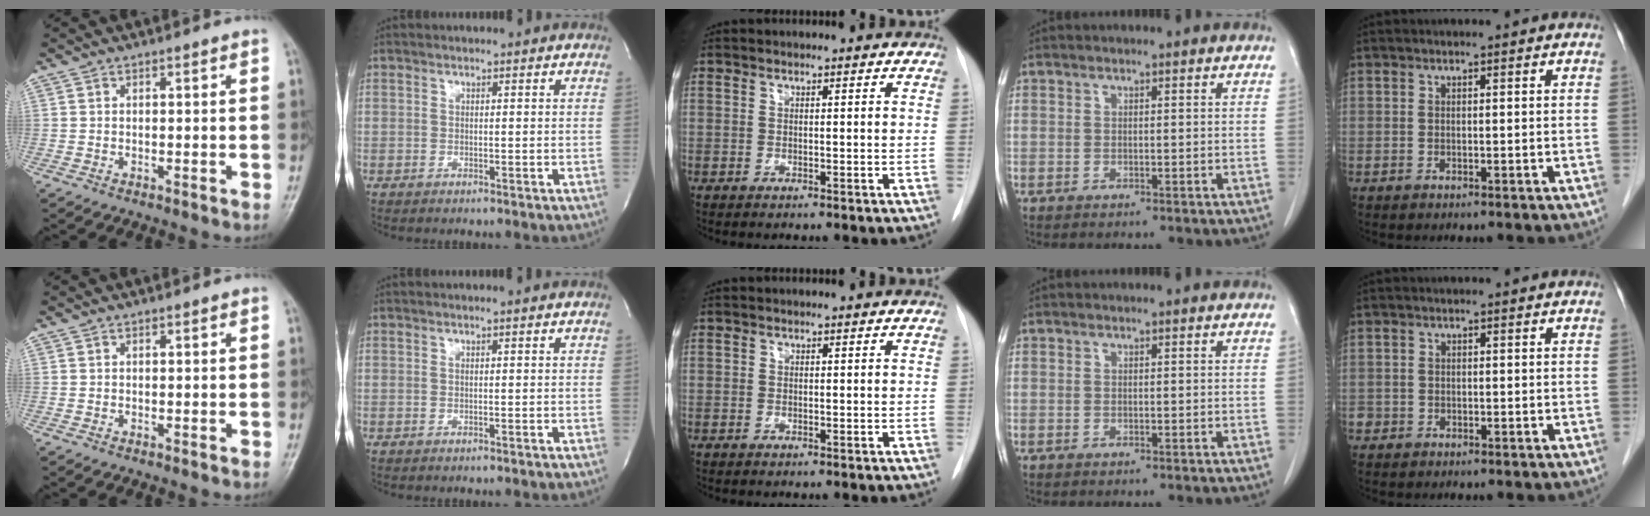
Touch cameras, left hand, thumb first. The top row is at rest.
{"thumb": {"total": 0.6, "force": [0.2, 0.4, 0.4], "torque": [-0.008, 0.003, 0.004]}, "index": {"total": 0.6, "force": [-0.4, -0.1, 0.4], "torque": [-0.003, 0.003, -0.002]}, "little": {"total": 0.9, "force": [-0.5, 0.8, 0.0], "torque": [-0.003, 0.004, -0.010]}}